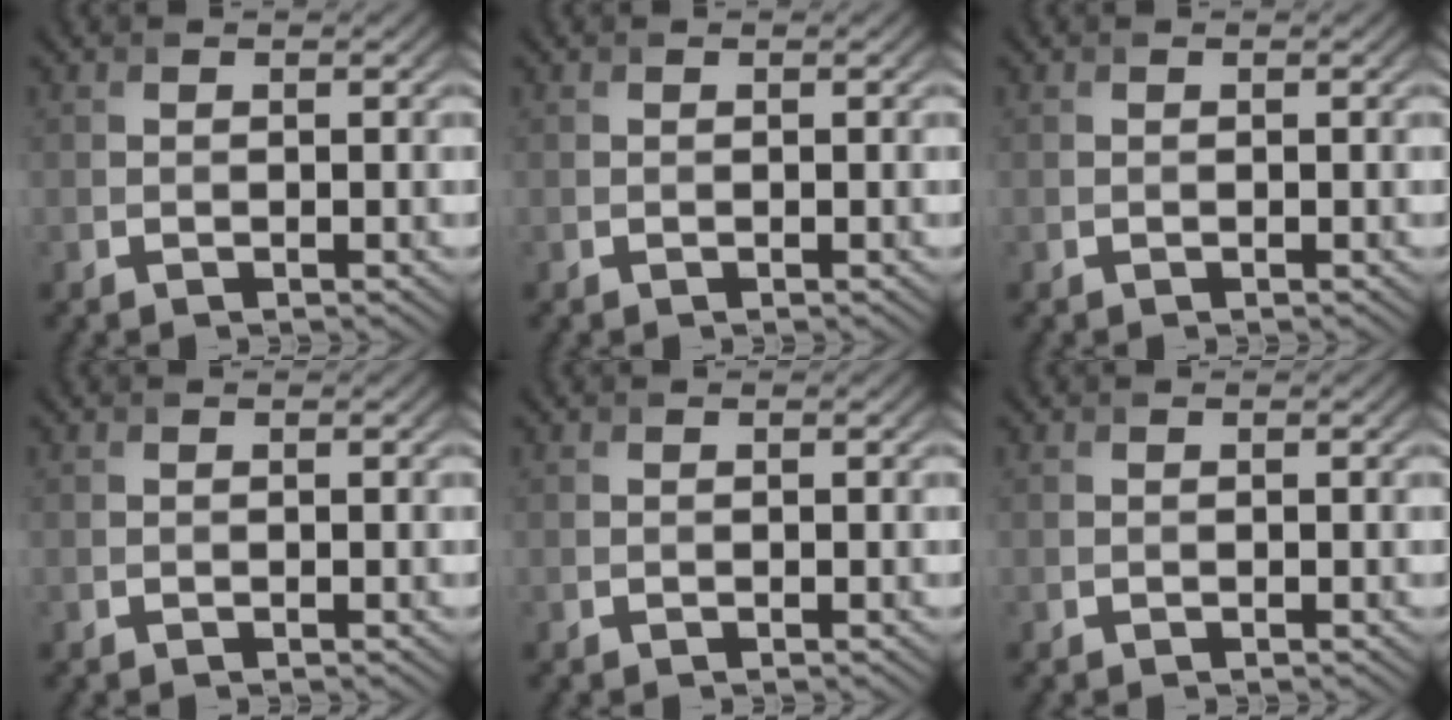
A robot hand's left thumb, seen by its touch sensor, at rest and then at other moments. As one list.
[{"total": 0.0}, {"total": 0.0}, {"total": 0.0}, {"total": 0.0}, {"total": 0.0}]